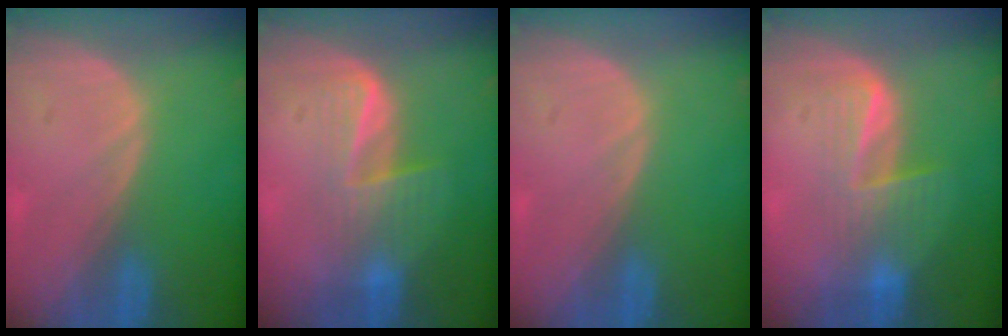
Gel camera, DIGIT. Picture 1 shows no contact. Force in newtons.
{"total": 5.8, "press": 5.5, "slide": 2.0}
{"total": 0.0}
{"total": 6.2, "press": 5.9, "slide": 1.9}